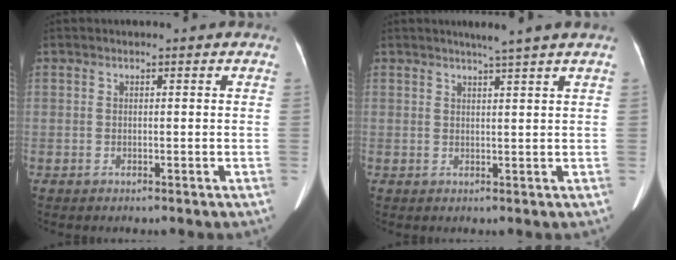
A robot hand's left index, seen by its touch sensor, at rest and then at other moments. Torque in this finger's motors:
{"motor_torque": [0.31, -0.20, 0.04, 0.05]}